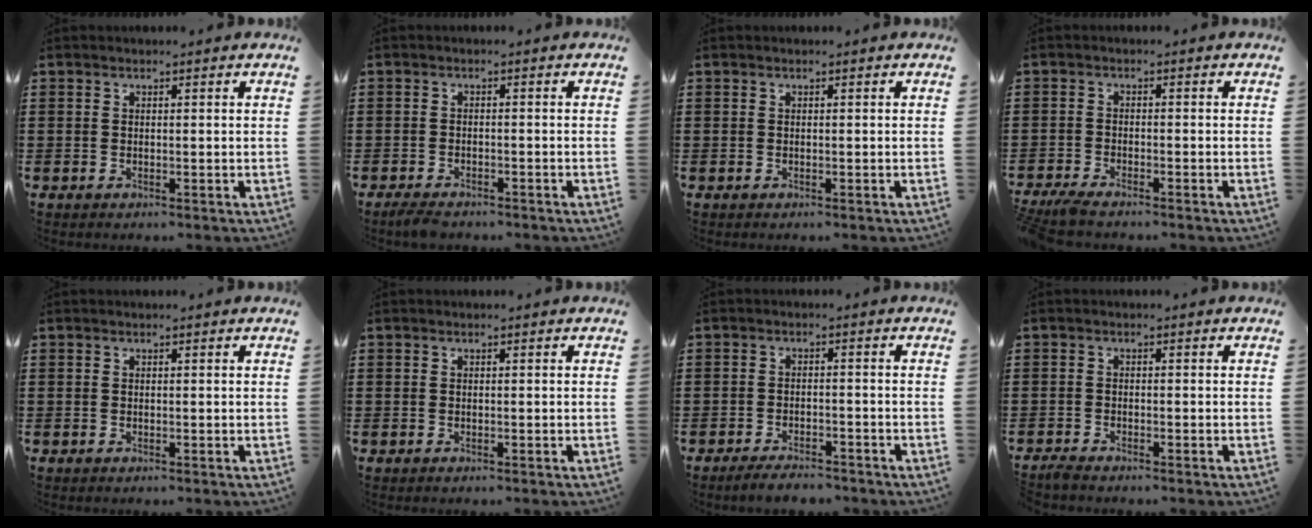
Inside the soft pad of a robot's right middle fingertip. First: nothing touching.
{"total": 2.0, "force": [-1.9, 0.5, 0.5], "torque": [-0.019, -0.002, -0.041]}
{"total": 0.0}
{"total": 2.5, "force": [-2.4, 0.0, 0.8], "torque": [-0.023, 0.000, -0.050]}
{"total": 0.0}
{"total": 0.0}
{"total": 3.0, "force": [-2.9, 0.4, 0.8], "torque": [-0.017, 0.001, -0.057]}
{"total": 1.4, "force": [-1.4, 0.1, 0.3], "torque": [-0.010, 0.000, -0.027]}